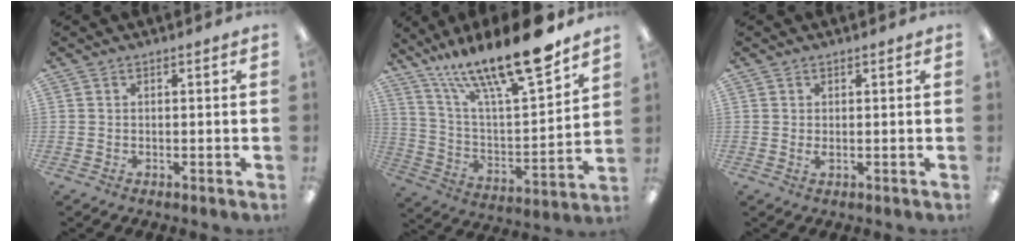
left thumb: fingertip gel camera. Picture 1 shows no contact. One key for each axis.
{"total": 22.4, "fx": 17.8, "fy": 4.4, "fz": 12.9, "tx": -0.219, "ty": -0.124, "tz": 0.294}
{"total": 1.4, "fx": 0.2, "fy": 0.3, "fz": 1.4, "tx": -0.019, "ty": -0.006, "tz": 0.001}